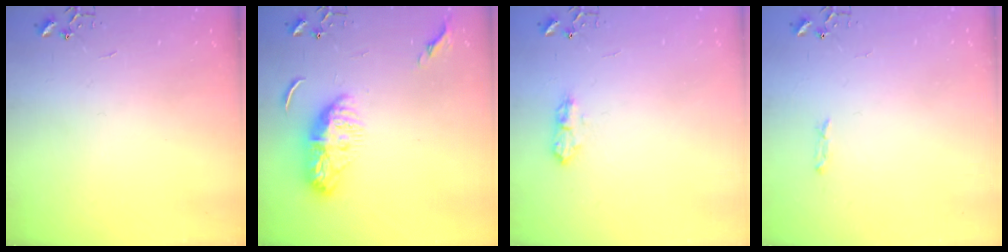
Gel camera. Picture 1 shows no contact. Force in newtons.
{"total": 10.0, "press": 10.0, "slide": 1.0}
{"total": 9.0, "press": 9.0, "slide": 1.0}
{"total": 3.4, "press": 3.4, "slide": 0.5}